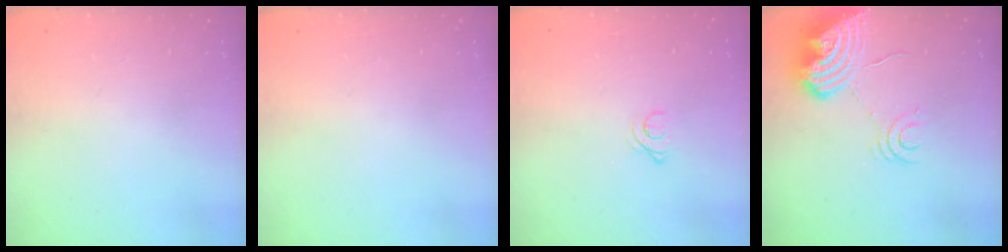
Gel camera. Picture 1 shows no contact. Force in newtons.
{"total": 0.0}
{"total": 1.7, "press": 1.6, "slide": 0.1}
{"total": 17.1, "press": 17.0, "slide": 1.6}